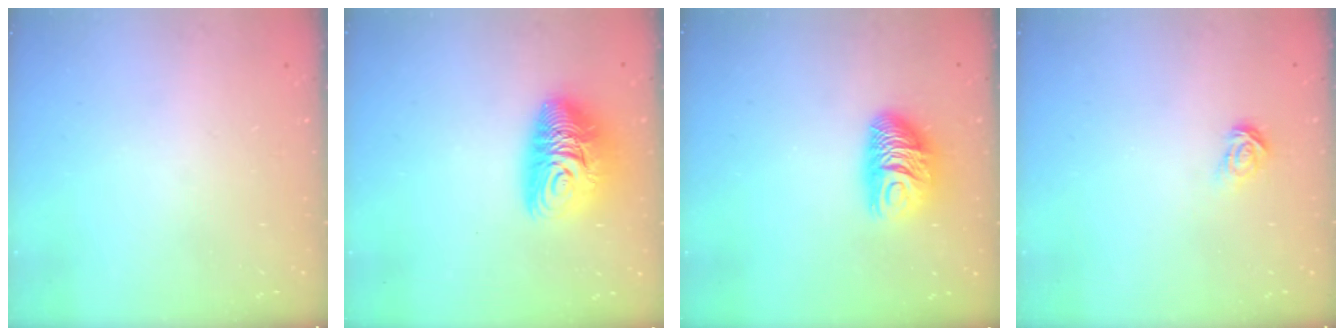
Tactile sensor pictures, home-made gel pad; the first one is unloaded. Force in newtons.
{"total": 11.5, "press": 11.5, "slide": 0.9}
{"total": 11.3, "press": 11.3, "slide": 1.2}
{"total": 3.9, "press": 3.9, "slide": 0.1}